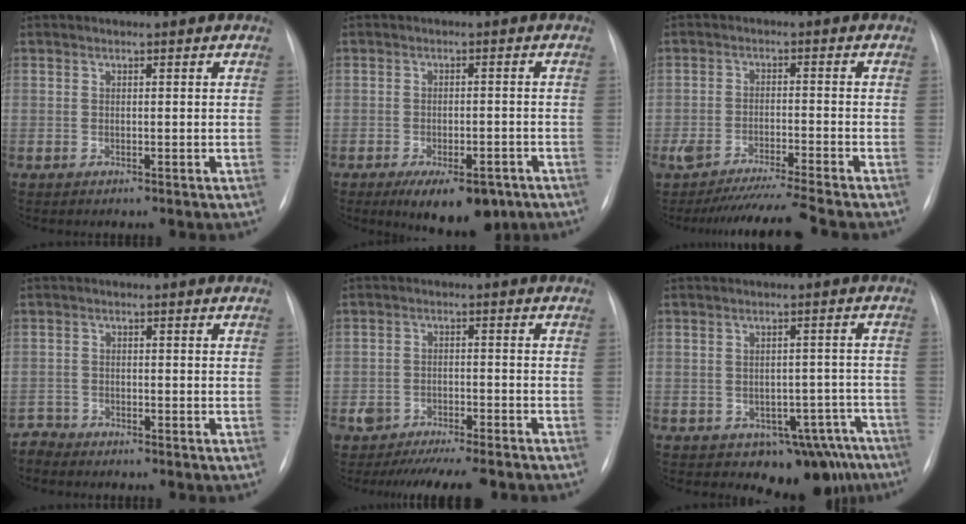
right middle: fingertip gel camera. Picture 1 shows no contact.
{"total": 9.6, "force": [-6.4, 3.7, 6.1], "torque": [-0.079, -0.005, -0.090]}
{"total": 10.6, "force": [-9.7, -1.7, 3.9], "torque": [-0.056, -0.022, -0.157]}
{"total": 1.9, "force": [-1.7, 0.0, -0.8], "torque": [0.024, -0.009, -0.036]}
{"total": 10.0, "force": [-9.0, 2.2, 3.9], "torque": [-0.043, 0.002, -0.124]}
{"total": 10.2, "force": [-7.7, 6.1, 3.0], "torque": [0.000, 0.033, -0.092]}